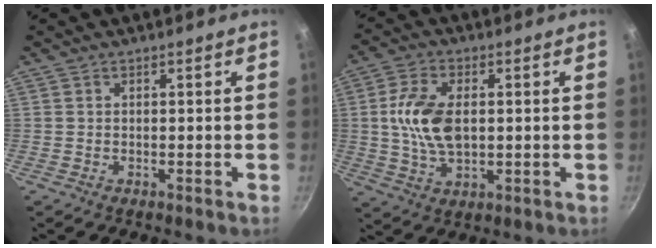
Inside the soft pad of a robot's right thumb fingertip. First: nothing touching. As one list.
[{"total": 10.7, "force": [0.9, 6.3, 8.7], "torque": [-0.158, 0.003, 0.017]}]